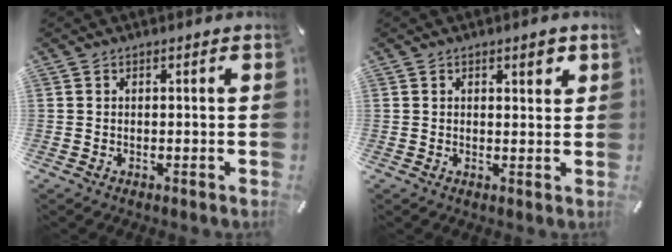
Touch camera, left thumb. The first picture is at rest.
{"total": 2.6, "force": [1.6, 1.1, 1.8], "torque": [-0.020, -0.003, 0.024]}